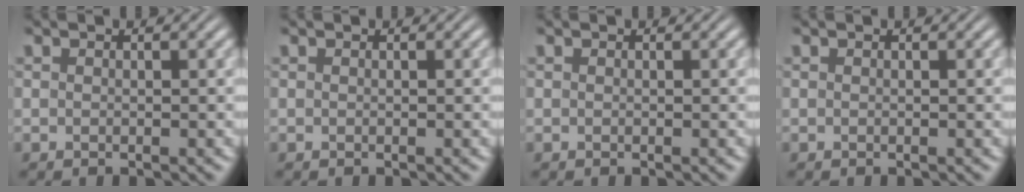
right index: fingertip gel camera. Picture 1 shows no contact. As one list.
[{"total": 0.0}, {"total": 0.0}, {"total": 0.0}]